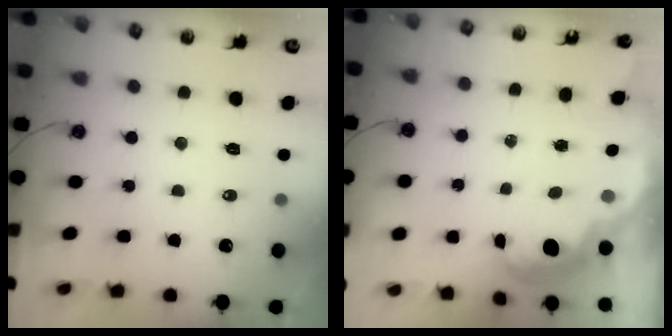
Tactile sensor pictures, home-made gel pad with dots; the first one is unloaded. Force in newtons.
{"total": 3.9, "press": 3.8, "slide": 0.6}